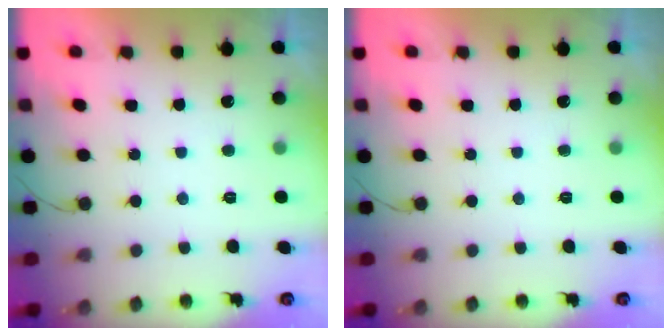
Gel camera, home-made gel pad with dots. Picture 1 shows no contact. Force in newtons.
{"total": 0.0}